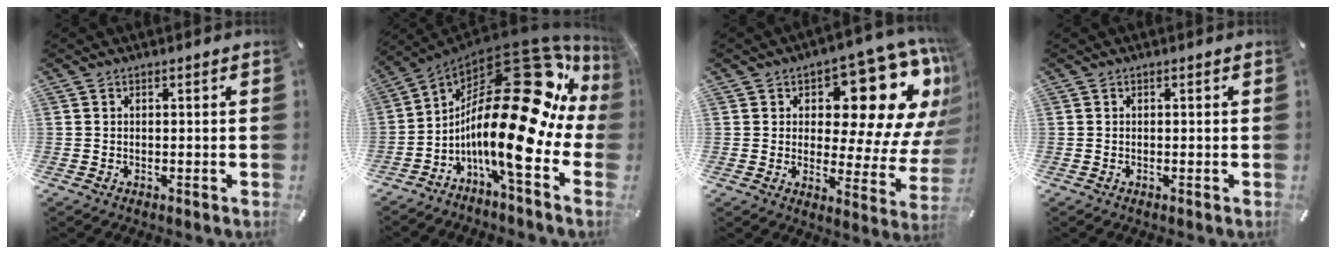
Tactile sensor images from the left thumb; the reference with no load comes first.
{"total": 30.3, "force": [3.9, 10.0, 28.3], "torque": [-0.478, -0.087, 0.071]}
{"total": 18.4, "force": [9.0, 9.4, 13.0], "torque": [-0.151, -0.081, 0.142]}
{"total": 0.0}